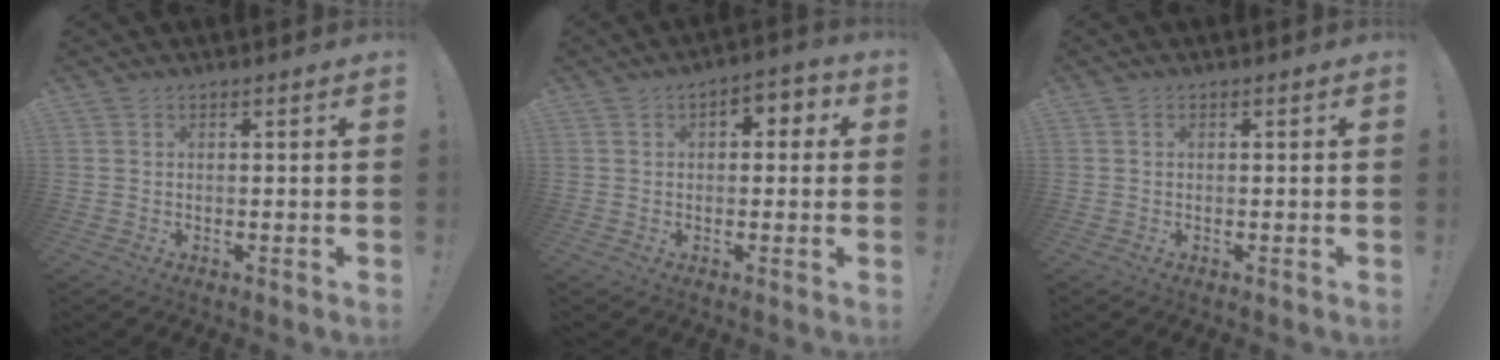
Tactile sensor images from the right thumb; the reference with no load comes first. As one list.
[{"total": 3.9, "force": [-0.1, 3.0, 2.4], "torque": [-0.026, 0.007, -0.006]}, {"total": 0.0}]